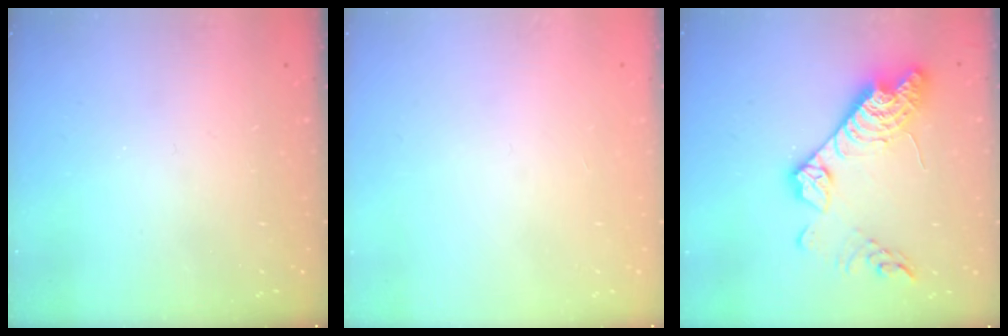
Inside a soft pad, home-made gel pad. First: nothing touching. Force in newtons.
{"total": 0.0}
{"total": 18.9, "press": 18.9, "slide": 1.3}